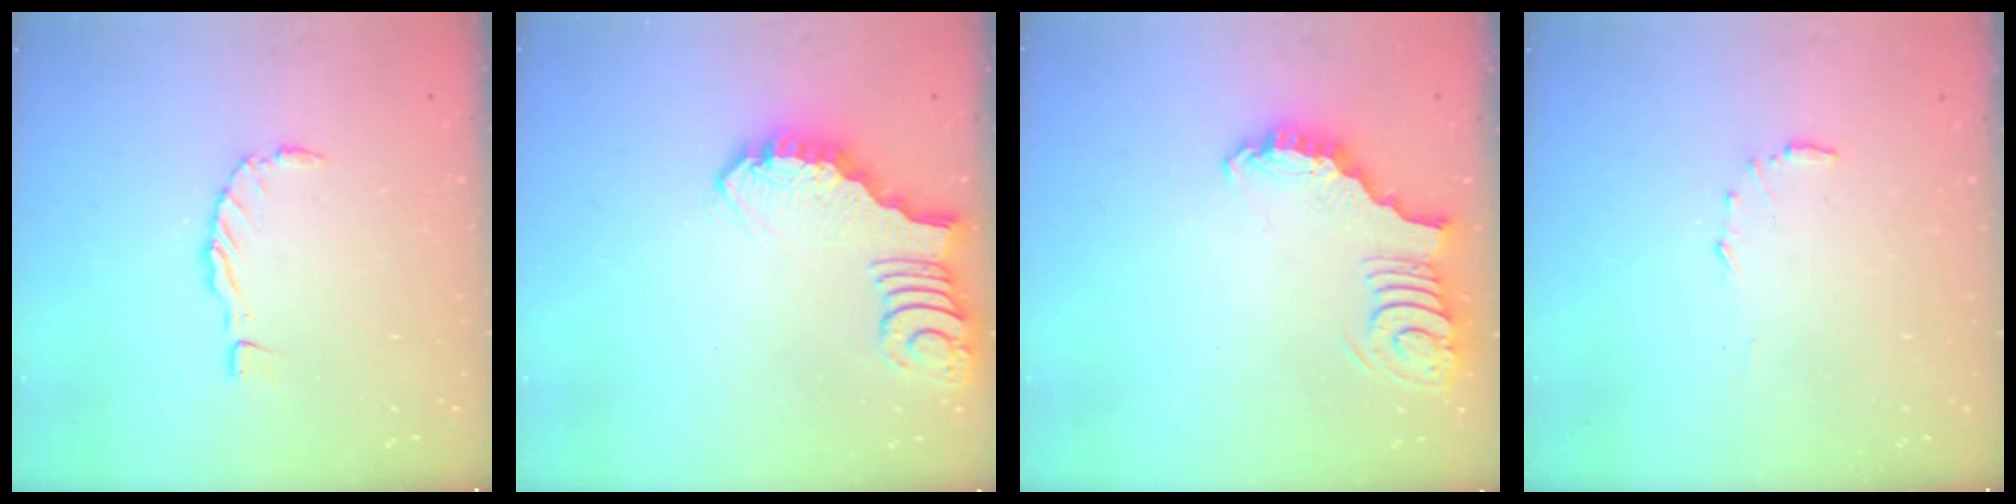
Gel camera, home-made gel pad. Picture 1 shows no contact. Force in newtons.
{"total": 2.4, "press": 2.4, "slide": 0.3}
{"total": 4.0, "press": 3.9, "slide": 0.6}
{"total": 6.4, "press": 6.4, "slide": 0.6}